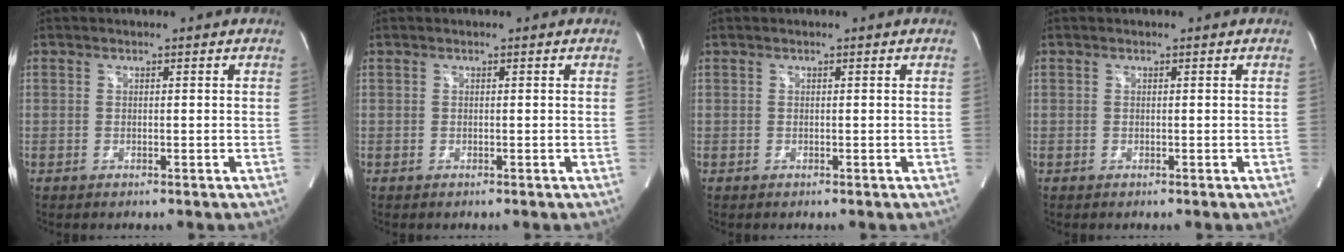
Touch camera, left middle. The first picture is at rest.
{"total": 0.0}
{"total": 0.0}
{"total": 0.0}